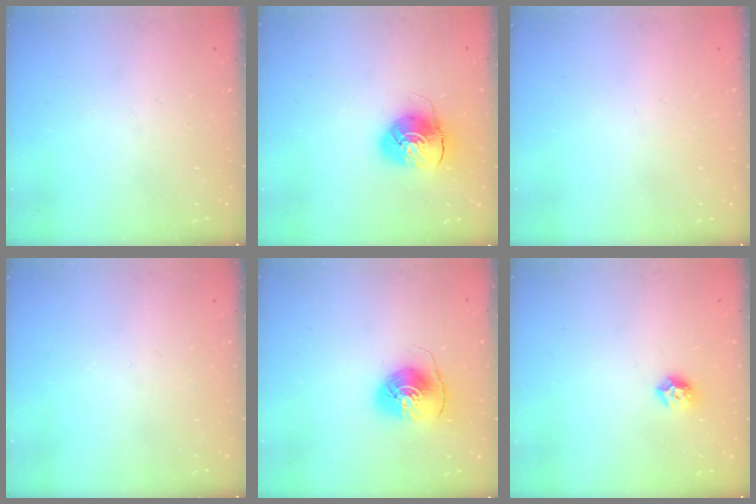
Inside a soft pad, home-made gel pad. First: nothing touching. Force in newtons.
{"total": 9.1, "press": 9.1, "slide": 0.5}
{"total": 0.9, "press": 0.9, "slide": 0.1}
{"total": 0.0}
{"total": 7.6, "press": 7.6, "slide": 0.3}
{"total": 7.6, "press": 7.6, "slide": 0.7}